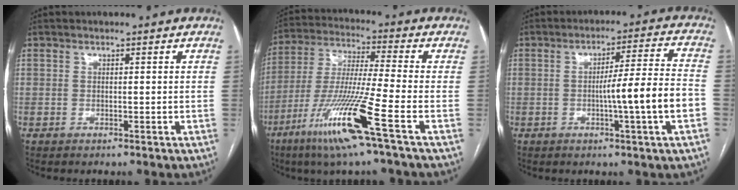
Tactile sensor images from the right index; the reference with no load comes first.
{"total": 14.8, "force": [-7.4, -1.3, 12.8], "torque": [-0.264, -0.032, -0.141]}
{"total": 10.3, "force": [-2.4, -0.9, 10.0], "torque": [-0.154, 0.005, -0.038]}